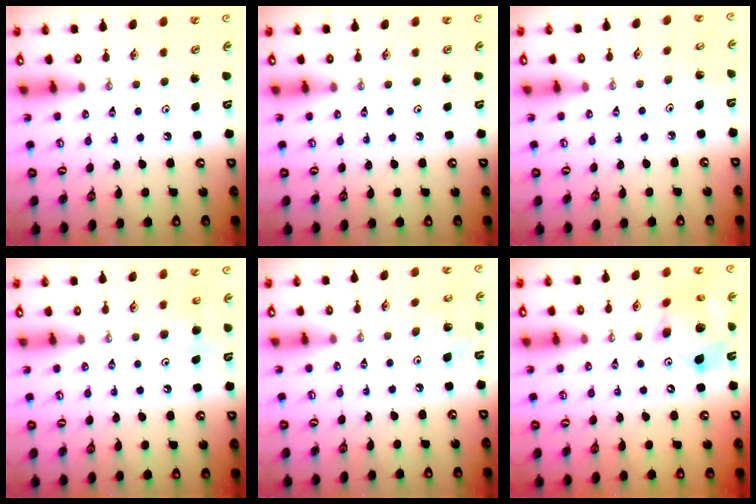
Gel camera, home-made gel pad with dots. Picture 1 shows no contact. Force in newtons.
{"total": 0.0}
{"total": 2.5, "press": 2.5, "slide": 0.2}
{"total": 5.4, "press": 5.4, "slide": 0.5}
{"total": 7.8, "press": 7.8, "slide": 0.8}
{"total": 13.3, "press": 13.1, "slide": 2.3}